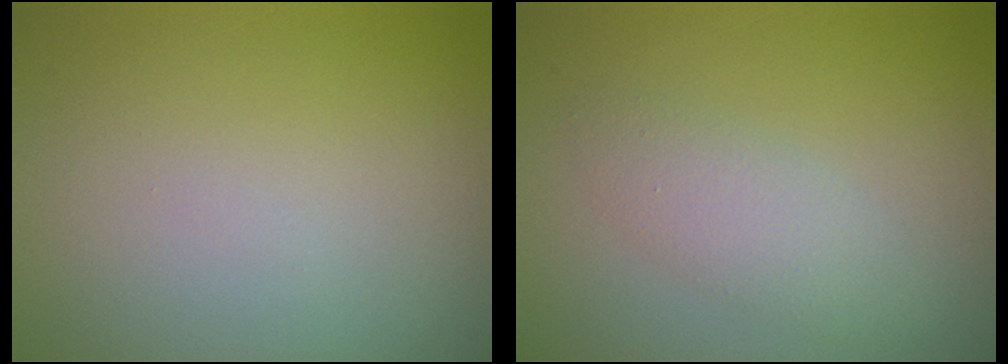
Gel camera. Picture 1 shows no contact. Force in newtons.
{"total": 2.4, "press": 2.4, "slide": 0.1}